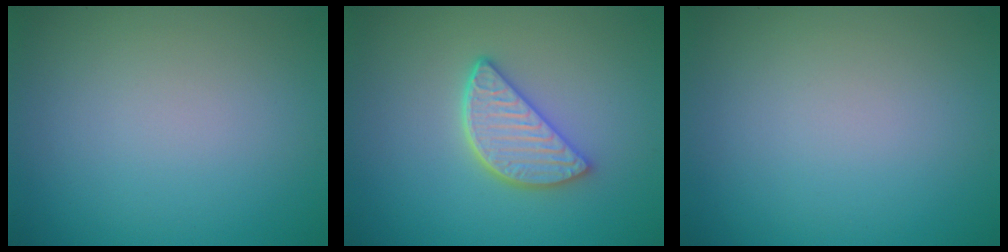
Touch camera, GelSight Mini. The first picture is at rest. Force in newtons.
{"total": 4.1, "press": 3.3, "slide": 2.5}
{"total": 0.0}